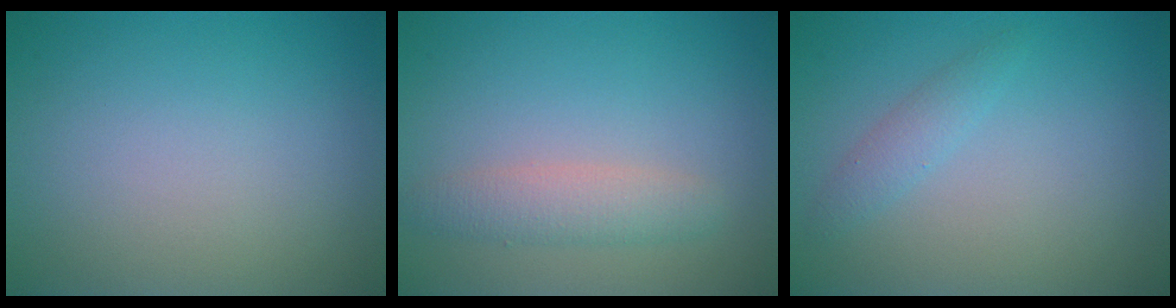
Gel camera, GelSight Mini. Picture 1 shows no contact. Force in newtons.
{"total": 2.6, "press": 2.6, "slide": 0.1}
{"total": 1.5, "press": 1.5, "slide": 0.1}